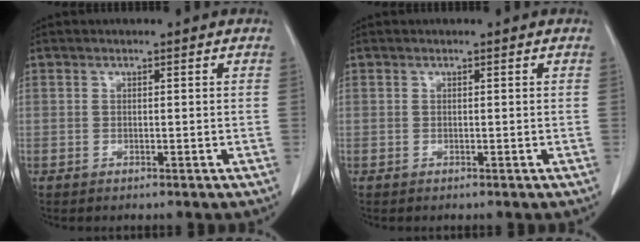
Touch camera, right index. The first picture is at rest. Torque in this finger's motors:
{"motor_torque": [0.00, 0.00, 0.00, 0.00]}